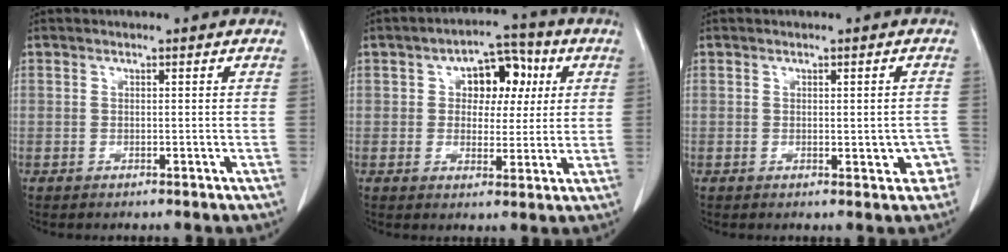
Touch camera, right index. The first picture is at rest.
{"total": 7.8, "force": [2.1, 4.9, 5.7], "torque": [-0.070, 0.028, 0.031]}
{"total": 3.2, "force": [-1.1, 1.3, 2.7], "torque": [-0.021, 0.006, -0.009]}